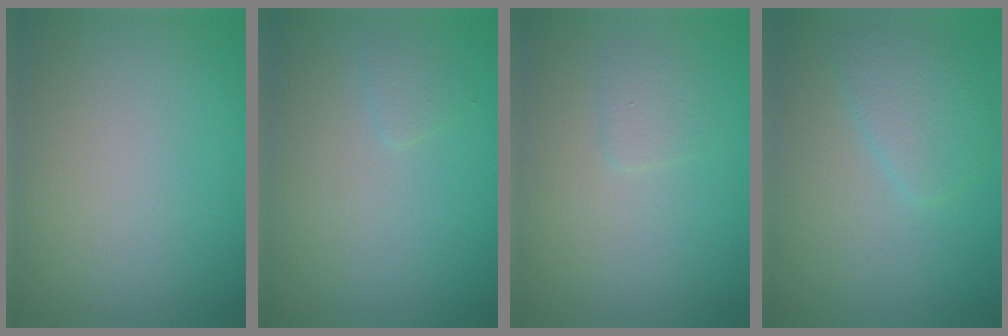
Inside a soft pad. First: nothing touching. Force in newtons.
{"total": 0.7, "press": 0.7, "slide": 0.0}
{"total": 1.1, "press": 1.1, "slide": 0.1}
{"total": 2.7, "press": 2.7, "slide": 0.1}